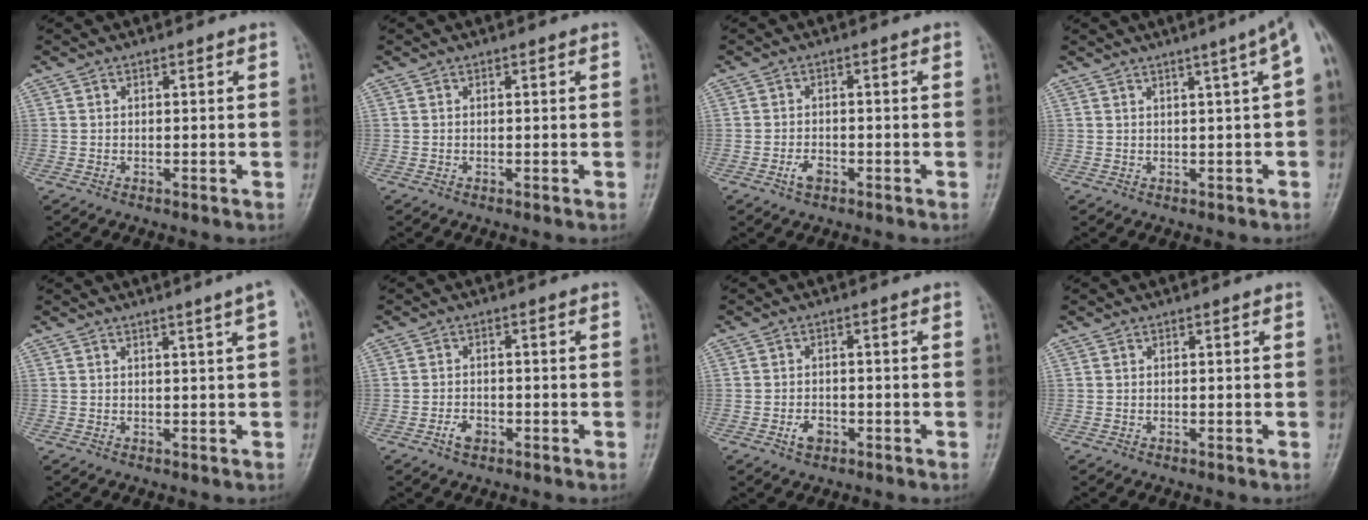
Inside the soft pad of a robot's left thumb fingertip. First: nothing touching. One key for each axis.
{"total": 0.0}
{"total": 2.4, "fx": -1.3, "fy": 1.5, "fz": 1.4, "tx": -0.022, "ty": 0.009, "tz": -0.023}
{"total": 5.1, "fx": 1.6, "fy": 0.2, "fz": 4.8, "tx": -0.058, "ty": 0.015, "tz": 0.017}
{"total": 3.0, "fx": 1.3, "fy": -0.5, "fz": 2.6, "tx": -0.037, "ty": -0.002, "tz": 0.019}
{"total": 2.5, "fx": -1.4, "fy": 1.7, "fz": 1.3, "tx": -0.017, "ty": 0.010, "tz": -0.024}
{"total": 2.7, "fx": -1.3, "fy": 1.9, "fz": 1.4, "tx": -0.016, "ty": 0.008, "tz": -0.020}
{"total": 0.0}